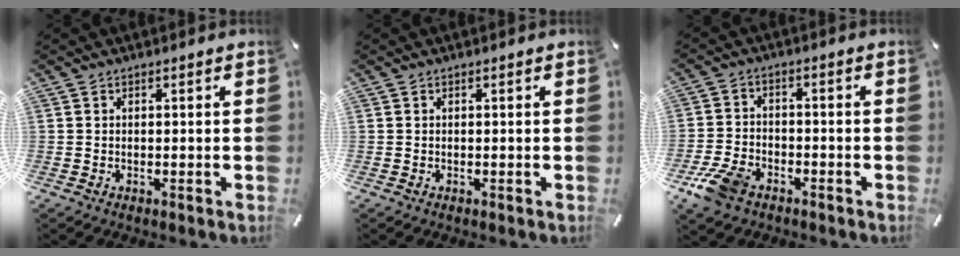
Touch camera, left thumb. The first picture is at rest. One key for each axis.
{"total": 0.0}
{"total": 8.1, "fx": -5.0, "fy": 4.9, "fz": 4.1, "tx": -0.093, "ty": 0.021, "tz": -0.096}